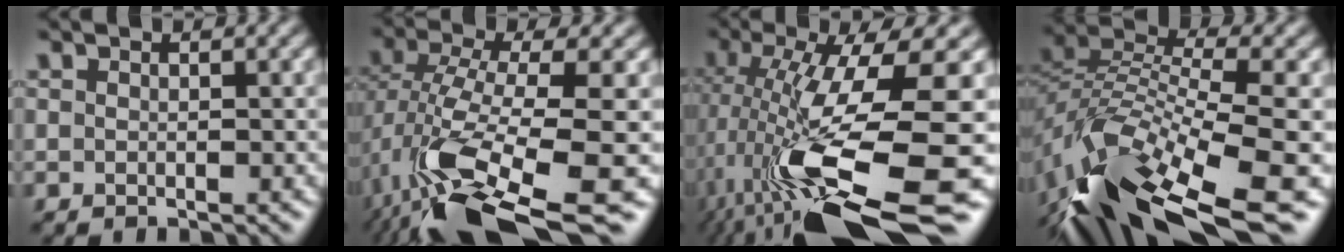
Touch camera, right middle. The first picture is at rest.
{"total": 12.5, "force": [-5.1, 4.1, 10.7], "torque": [-0.216, -0.025, -0.074]}
{"total": 15.1, "force": [-3.7, 4.5, 14.0], "torque": [-0.260, -0.026, -0.049]}
{"total": 13.6, "force": [-9.1, 4.4, 9.1], "torque": [-0.194, 0.004, -0.150]}